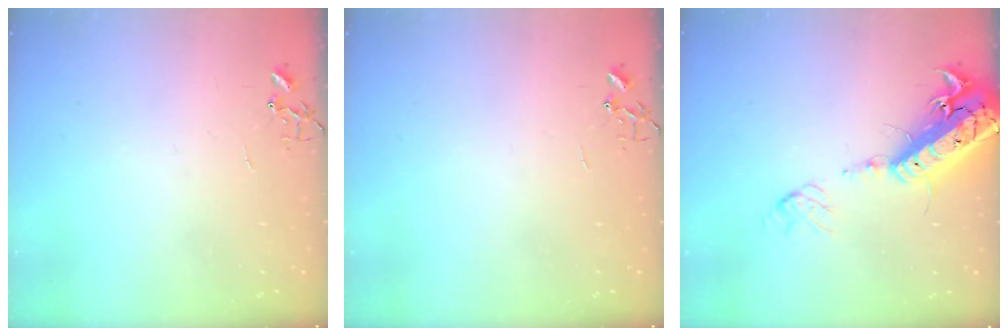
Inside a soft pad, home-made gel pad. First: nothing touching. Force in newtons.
{"total": 0.0}
{"total": 19.9, "press": 19.4, "slide": 4.6}